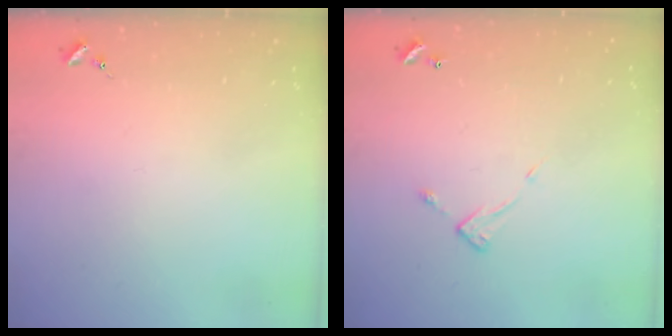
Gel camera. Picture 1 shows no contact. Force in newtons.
{"total": 5.5, "press": 5.5, "slide": 0.2}